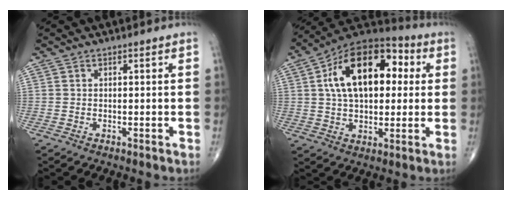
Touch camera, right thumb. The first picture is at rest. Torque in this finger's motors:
{"motor_torque": [0.30, 0.83, 1.23, -0.31, 0.15]}